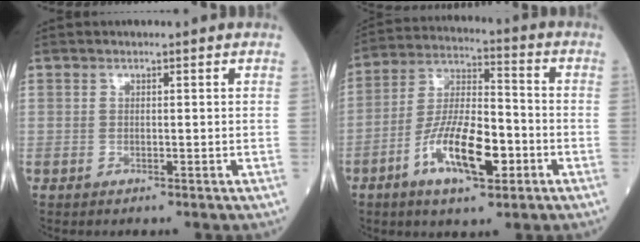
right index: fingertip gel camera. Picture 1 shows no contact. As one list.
[{"total": 12.7, "force": [-5.0, 3.9, 11.0], "torque": [-0.217, 0.002, -0.087]}]